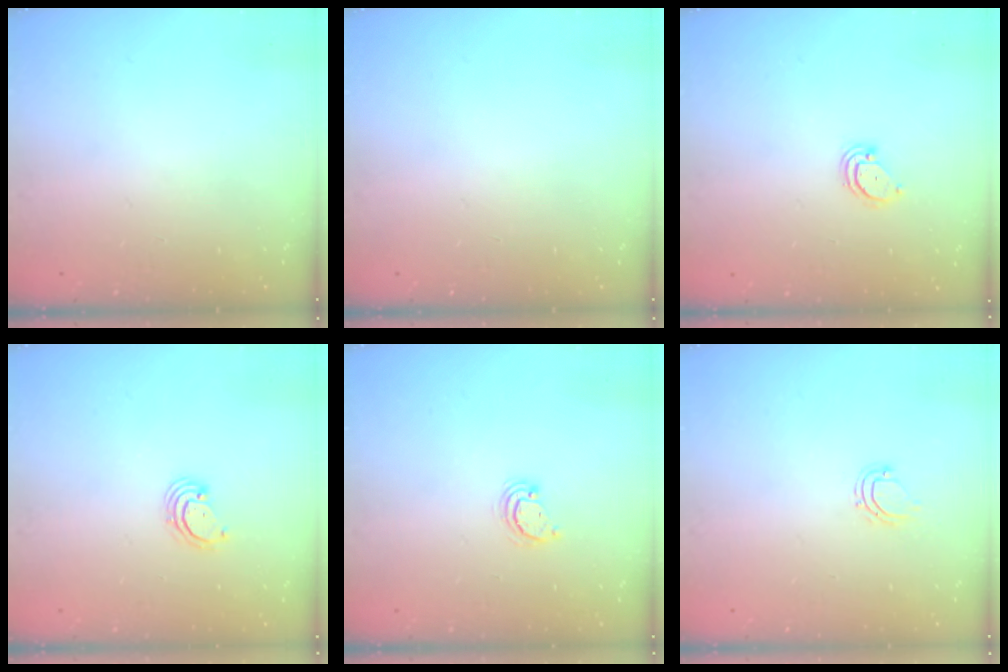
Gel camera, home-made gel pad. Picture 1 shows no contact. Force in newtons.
{"total": 0.0}
{"total": 3.0, "press": 3.0, "slide": 0.2}
{"total": 2.8, "press": 2.8, "slide": 0.3}
{"total": 3.0, "press": 3.0, "slide": 0.2}
{"total": 4.7, "press": 4.6, "slide": 0.6}